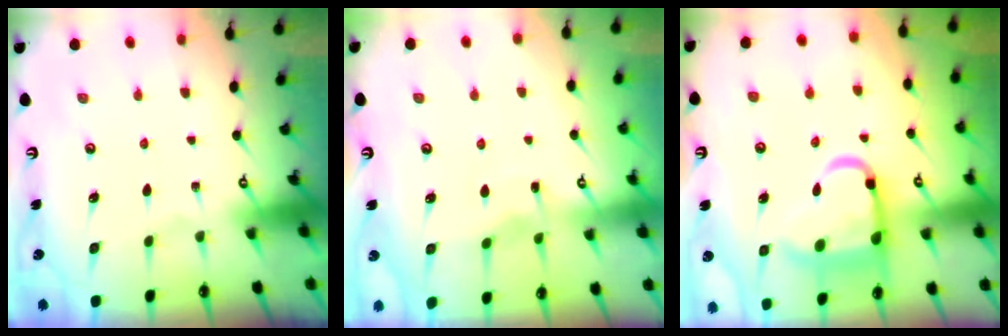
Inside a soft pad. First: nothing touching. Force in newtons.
{"total": 3.0, "press": 3.0, "slide": 0.3}
{"total": 13.2, "press": 13.1, "slide": 1.5}